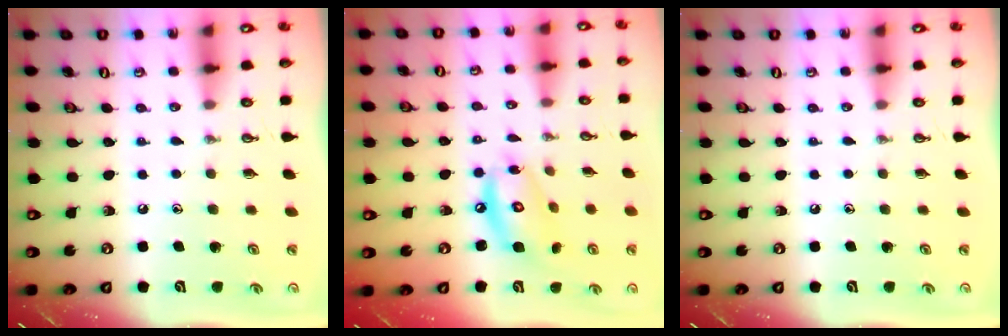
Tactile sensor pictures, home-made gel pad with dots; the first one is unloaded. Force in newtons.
{"total": 11.5, "press": 11.5, "slide": 0.8}
{"total": 0.0}